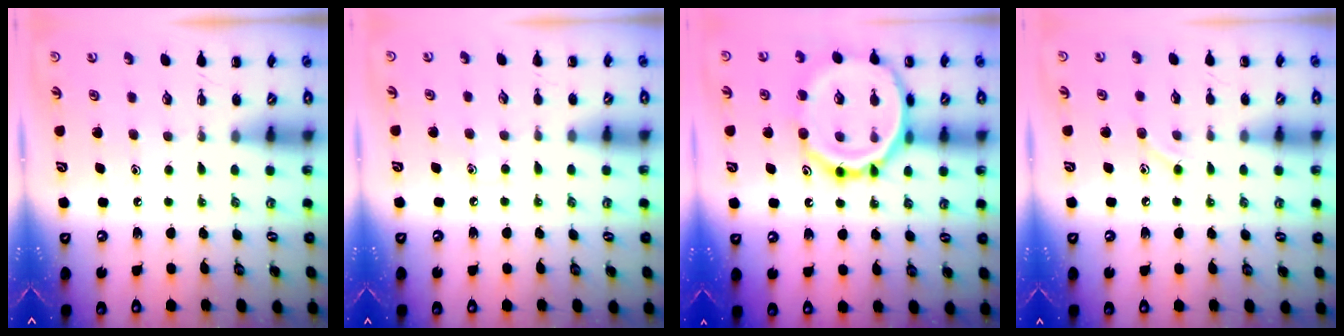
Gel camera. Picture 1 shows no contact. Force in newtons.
{"total": 4.2, "press": 3.9, "slide": 1.5}
{"total": 19.3, "press": 19.3, "slide": 1.6}
{"total": 6.4, "press": 6.2, "slide": 1.6}